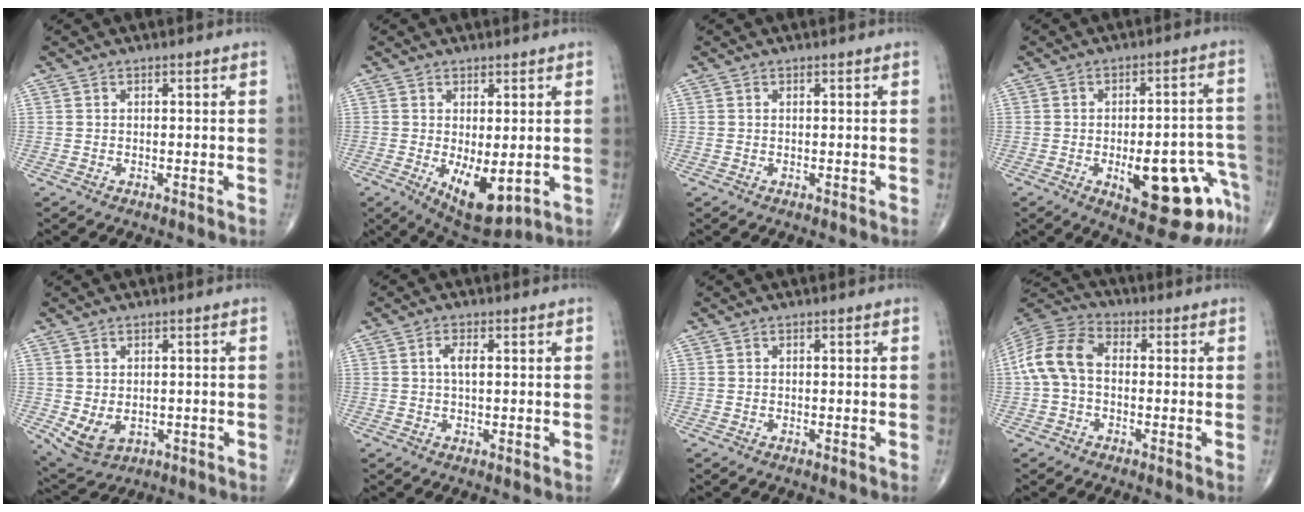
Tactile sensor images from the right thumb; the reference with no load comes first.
{"total": 9.2, "force": [-1.7, 4.1, 8.1], "torque": [-0.115, -0.020, -0.009]}
{"total": 0.0}
{"total": 17.2, "force": [-7.4, 6.2, 14.2], "torque": [-0.124, 0.044, -0.082]}
{"total": 6.1, "force": [-0.8, 4.4, 4.2], "torque": [-0.065, -0.007, 0.008]}
{"total": 3.2, "force": [0.6, 1.2, 2.9], "torque": [-0.054, -0.002, 0.006]}
{"total": 0.0}
{"total": 11.0, "force": [-0.2, 7.3, 8.2], "torque": [-0.168, 0.031, -0.015]}